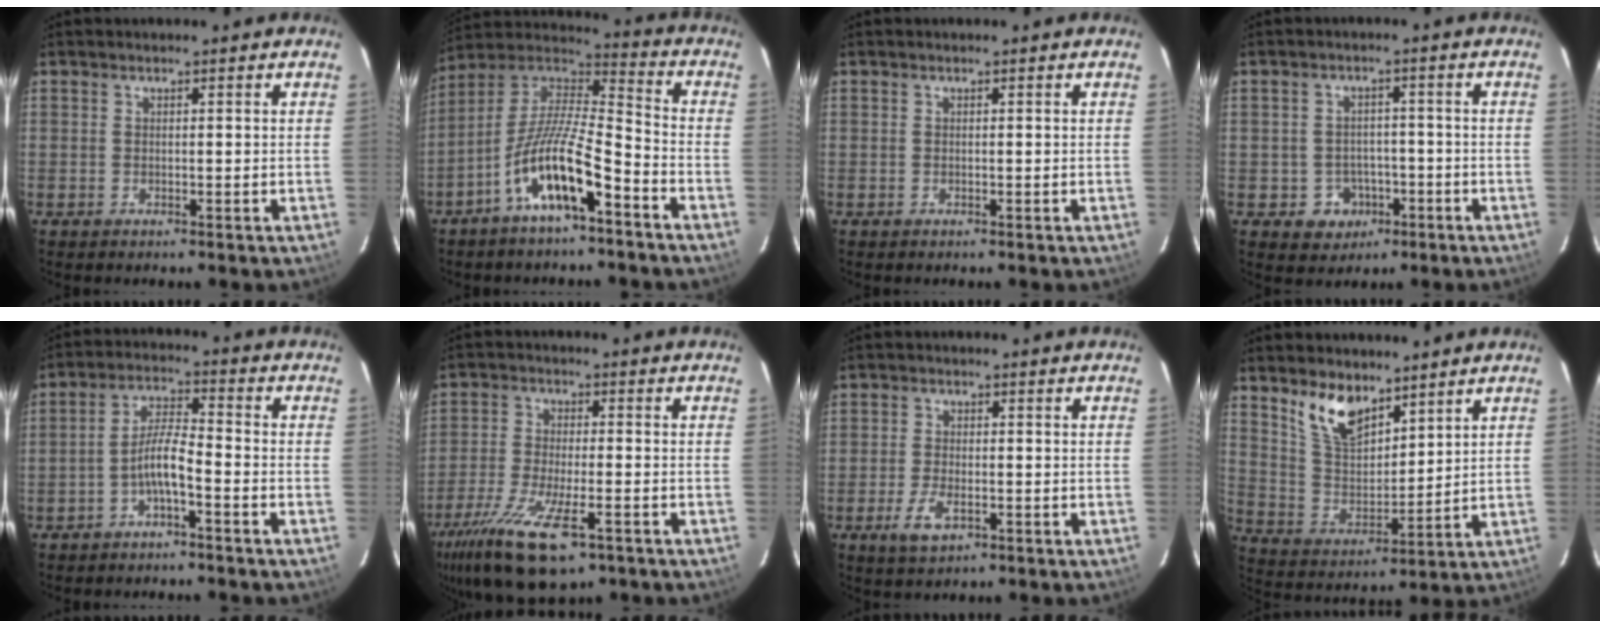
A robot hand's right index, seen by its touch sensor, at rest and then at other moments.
{"total": 14.3, "force": [-8.0, 3.1, 11.5], "torque": [-0.219, 0.000, -0.151]}
{"total": 0.0}
{"total": 5.8, "force": [-2.4, 5.2, 1.0], "torque": [-0.033, 0.019, -0.017]}
{"total": 5.2, "force": [-2.9, 0.6, 4.3], "torque": [-0.096, 0.015, -0.054]}
{"total": 15.7, "force": [-9.4, 5.1, 11.5], "torque": [-0.246, -0.051, -0.171]}
{"total": 5.0, "force": [-2.3, 2.3, 3.8], "torque": [-0.088, -0.007, -0.041]}
{"total": 10.5, "force": [7.3, 4.9, 5.7], "torque": [-0.108, 0.005, 0.148]}